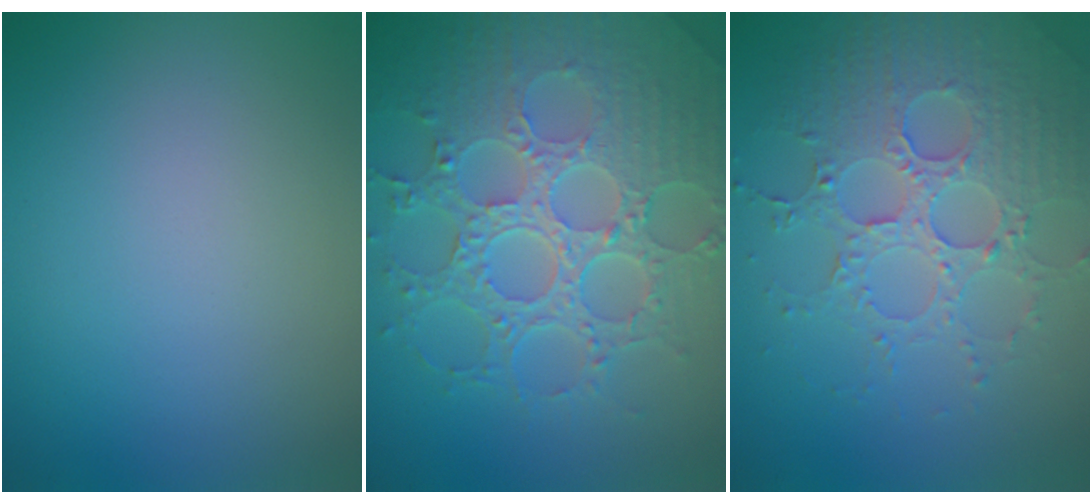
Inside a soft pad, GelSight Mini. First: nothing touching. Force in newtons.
{"total": 8.5, "press": 6.2, "slide": 5.9}
{"total": 5.5, "press": 4.8, "slide": 2.7}